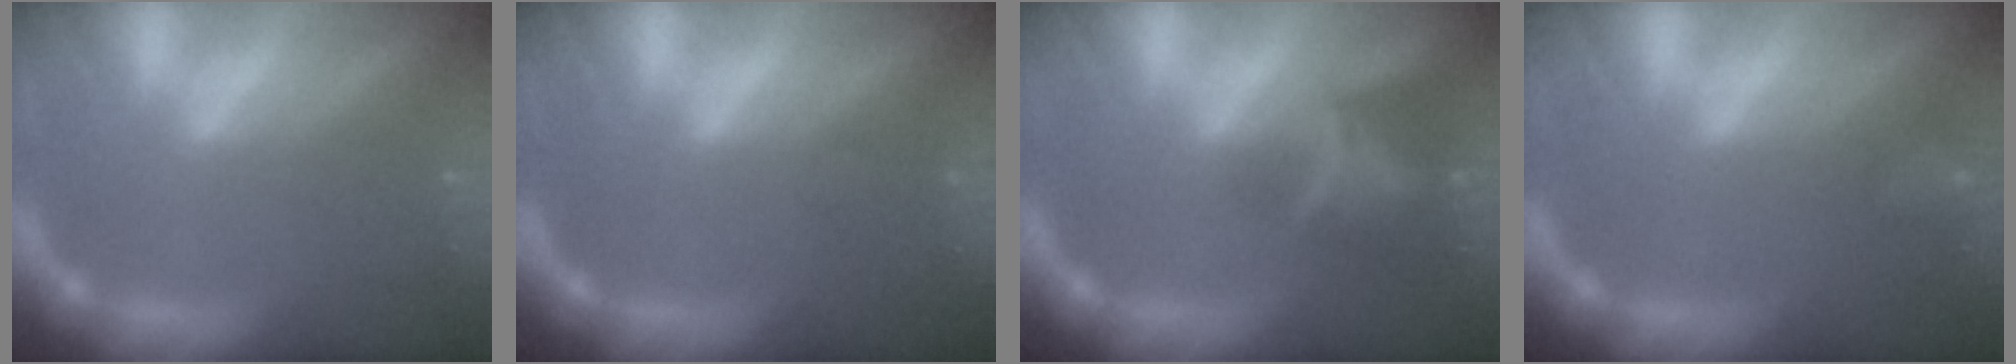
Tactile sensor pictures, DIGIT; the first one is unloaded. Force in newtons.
{"total": 0.9}
{"total": 5.0}
{"total": 2.4}